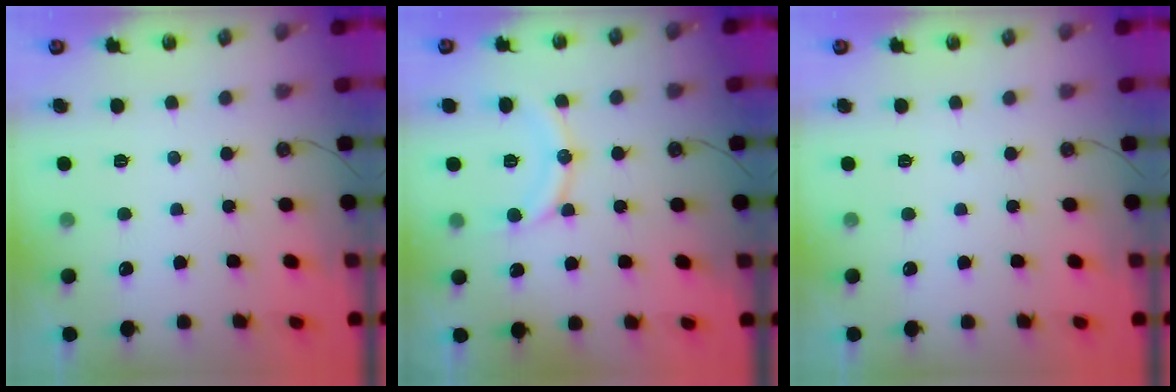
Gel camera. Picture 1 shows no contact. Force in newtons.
{"total": 10.6, "press": 10.6, "slide": 0.3}
{"total": 0.0}